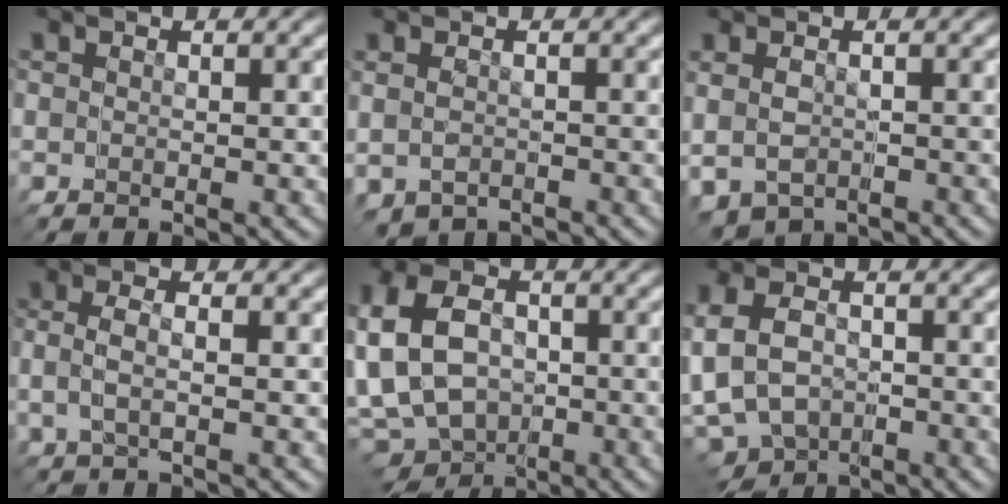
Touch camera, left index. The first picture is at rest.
{"total": 1.0, "force": [-0.6, -0.7, -0.5], "torque": [-0.002, -0.004, -0.005]}
{"total": 1.2, "force": [-1.1, 0.3, 0.3], "torque": [-0.007, -0.008, -0.013]}
{"total": 2.6, "force": [-1.9, -1.4, -1.0], "torque": [0.018, 0.006, -0.033]}
{"total": 11.6, "force": [-3.2, 10.4, 4.0], "torque": [-0.107, -0.053, -0.042]}
{"total": 5.8, "force": [-2.3, 5.2, 1.2], "torque": [-0.044, -0.032, -0.031]}